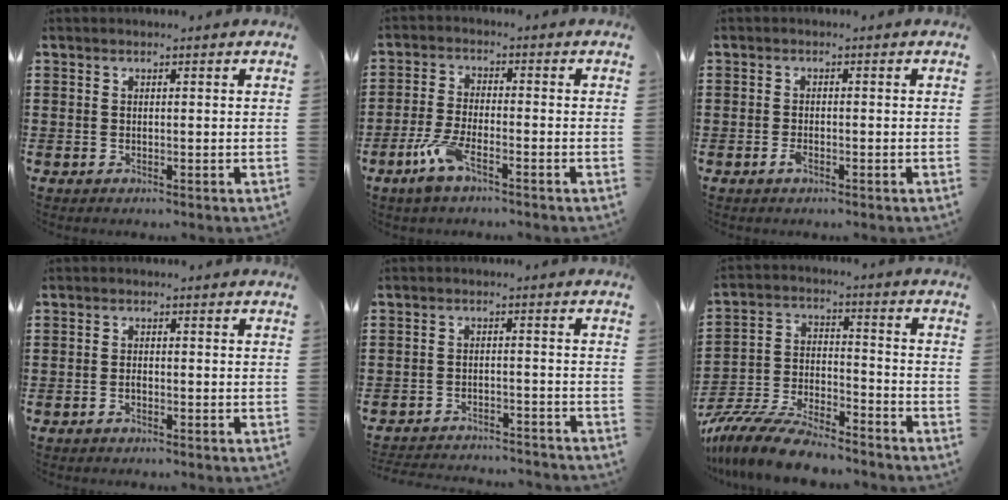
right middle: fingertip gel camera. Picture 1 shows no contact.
{"total": 5.9, "force": [-3.4, 1.5, 4.5], "torque": [-0.107, -0.007, -0.065]}
{"total": 1.6, "force": [-0.9, 0.6, 1.2], "torque": [-0.031, -0.003, -0.019]}
{"total": 1.1, "force": [-0.7, 0.4, 0.7], "torque": [-0.017, -0.003, -0.013]}
{"total": 3.3, "force": [-3.3, 0.0, 0.1], "torque": [-0.006, 0.002, -0.070]}
{"total": 10.3, "force": [-9.5, 1.4, 3.8], "torque": [-0.081, 0.017, -0.189]}